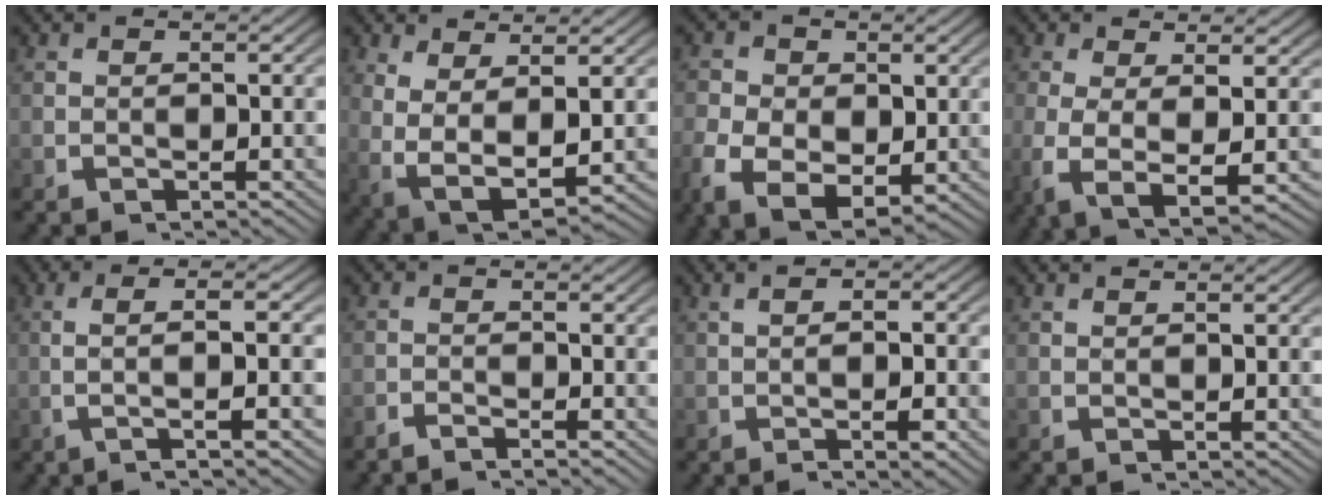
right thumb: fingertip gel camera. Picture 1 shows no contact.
{"total": 8.4, "force": [-0.8, 5.9, 5.9], "torque": [-0.155, -0.051, 0.011]}
{"total": 7.6, "force": [-1.6, 5.7, 4.8], "torque": [-0.114, -0.050, -0.003]}
{"total": 6.8, "force": [-1.1, 3.3, 5.9], "torque": [-0.147, -0.045, 0.006]}
{"total": 6.4, "force": [-0.2, 1.2, 6.2], "torque": [-0.107, 0.015, -0.008]}
{"total": 1.6, "force": [-1.6, 0.2, 0.4], "torque": [-0.003, -0.003, -0.037]}
{"total": 3.0, "force": [-0.4, 1.1, 2.7], "torque": [-0.035, 0.005, -0.011]}
{"total": 0.6, "force": [0.3, -0.2, 0.5], "torque": [-0.013, -0.002, 0.009]}